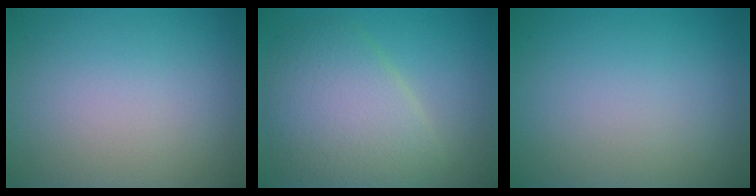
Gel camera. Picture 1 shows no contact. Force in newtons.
{"total": 6.7, "press": 6.7, "slide": 0.3}
{"total": 0.0}